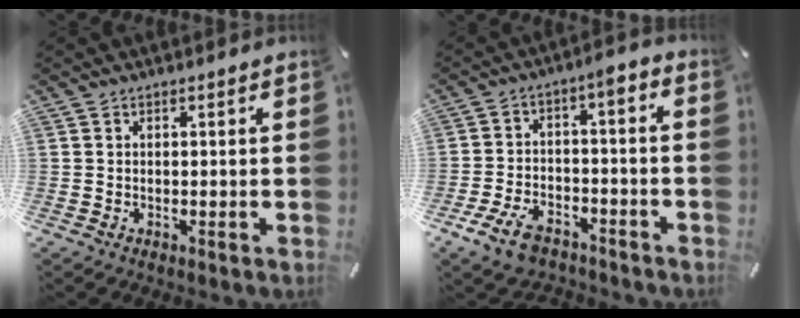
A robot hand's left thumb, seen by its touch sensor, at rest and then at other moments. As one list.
[{"total": 10.4, "force": [-6.0, 5.5, 6.5], "torque": [-0.123, 0.041, -0.111]}]